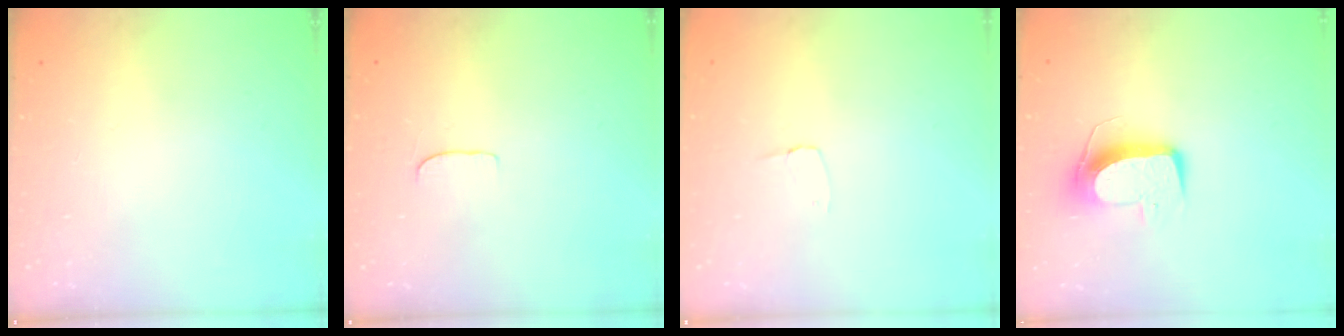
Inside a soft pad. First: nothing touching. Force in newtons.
{"total": 4.9, "press": 4.9, "slide": 0.5}
{"total": 2.6, "press": 2.6, "slide": 0.2}
{"total": 10.5, "press": 10.5, "slide": 0.4}